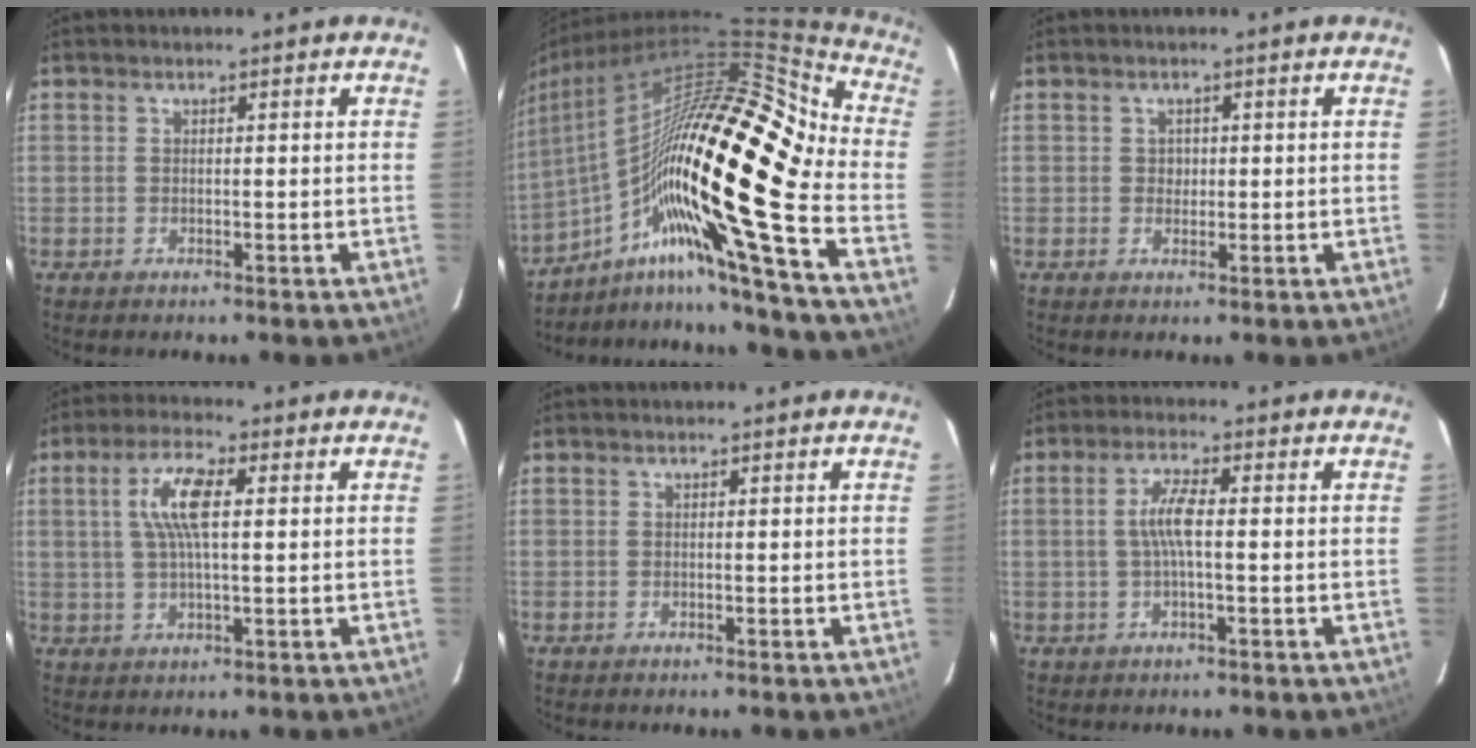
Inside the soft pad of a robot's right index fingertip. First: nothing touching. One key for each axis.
{"total": 28.9, "fx": -6.1, "fy": 5.5, "fz": 27.8, "tx": -0.475, "ty": -0.054, "tz": -0.127}
{"total": 1.3, "fx": 0.1, "fy": 1.3, "fz": 0.2, "tx": -0.001, "ty": 0.004, "tz": 0.002}
{"total": 7.7, "fx": 1.7, "fy": 2.1, "fz": 7.2, "tx": -0.141, "ty": 0.012, "tz": 0.032}
{"total": 0.0}
{"total": 4.6, "fx": -0.2, "fy": 0.5, "fz": 4.6, "tx": -0.090, "ty": 0.005, "tz": -0.002}